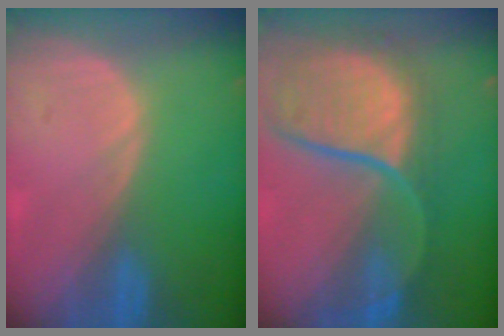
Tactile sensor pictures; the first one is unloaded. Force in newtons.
{"total": 11.8, "press": 9.8, "slide": 6.6}